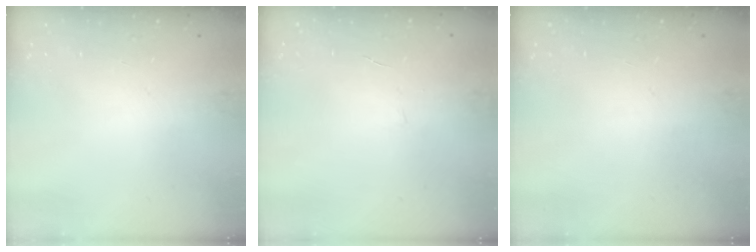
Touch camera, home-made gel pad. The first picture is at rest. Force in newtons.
{"total": 3.6, "press": 3.5, "slide": 1.0}
{"total": 0.0}